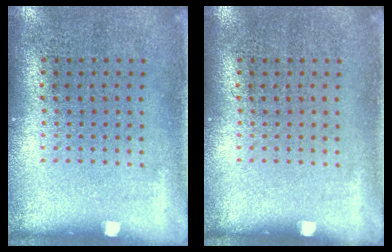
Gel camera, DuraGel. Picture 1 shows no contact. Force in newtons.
{"total": 0.0}